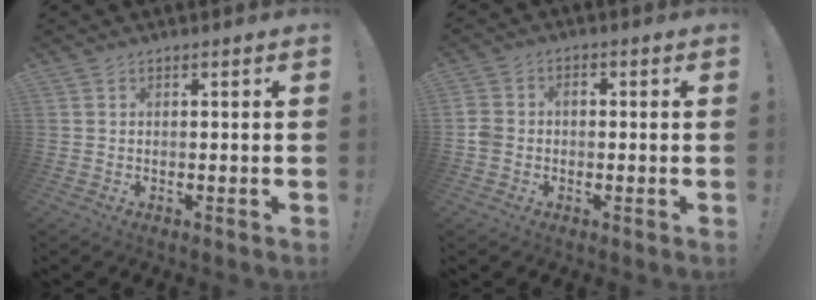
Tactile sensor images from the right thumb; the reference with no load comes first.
{"total": 3.9, "force": [-1.5, 3.0, 2.0], "torque": [-0.050, 0.010, -0.030]}